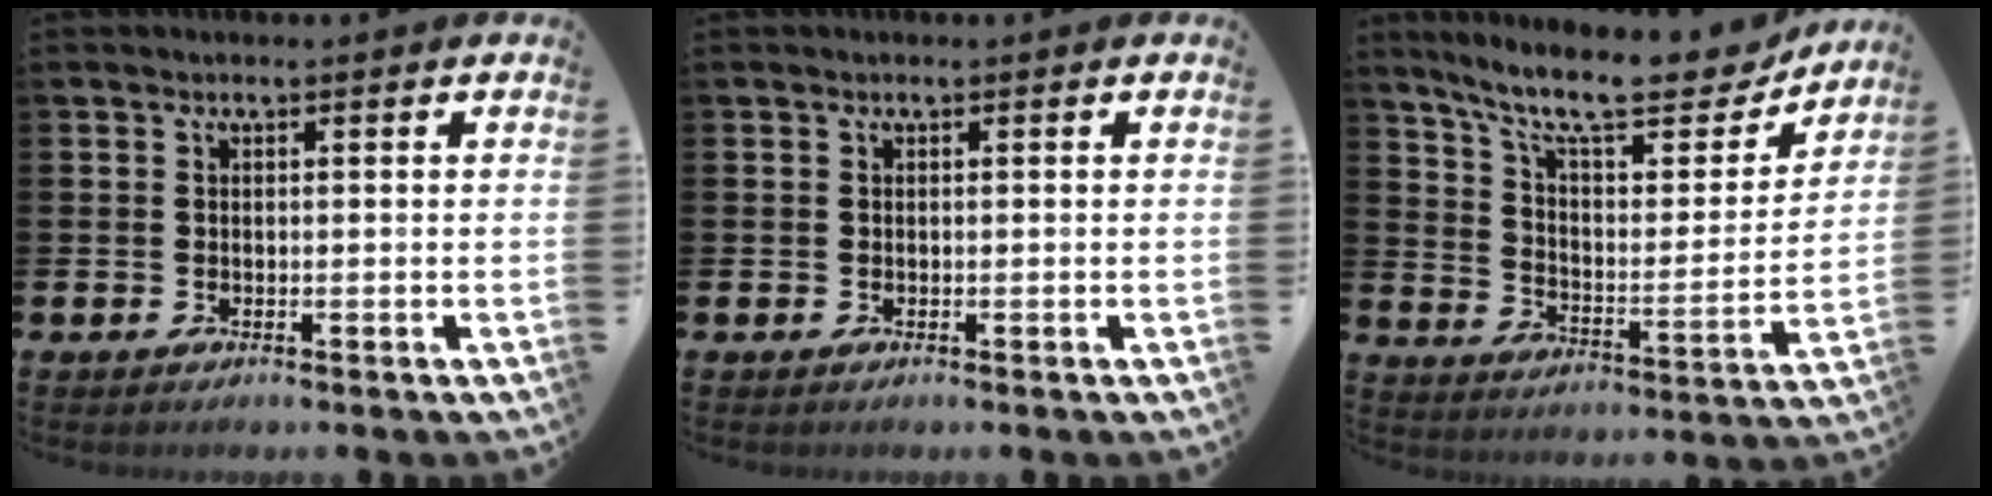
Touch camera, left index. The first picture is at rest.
{"total": 0.0}
{"total": 12.4, "force": [10.6, 2.9, 5.7], "torque": [-0.132, -0.070, 0.182]}